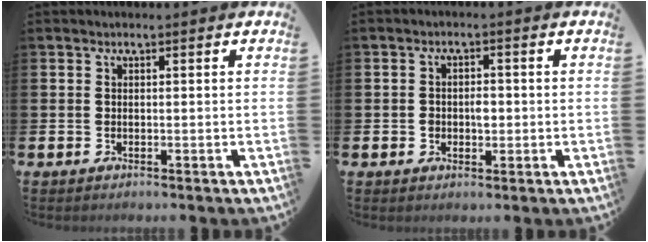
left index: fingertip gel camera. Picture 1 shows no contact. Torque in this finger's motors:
{"motor_torque": [-0.01, 0.07, 0.02, 0.05]}